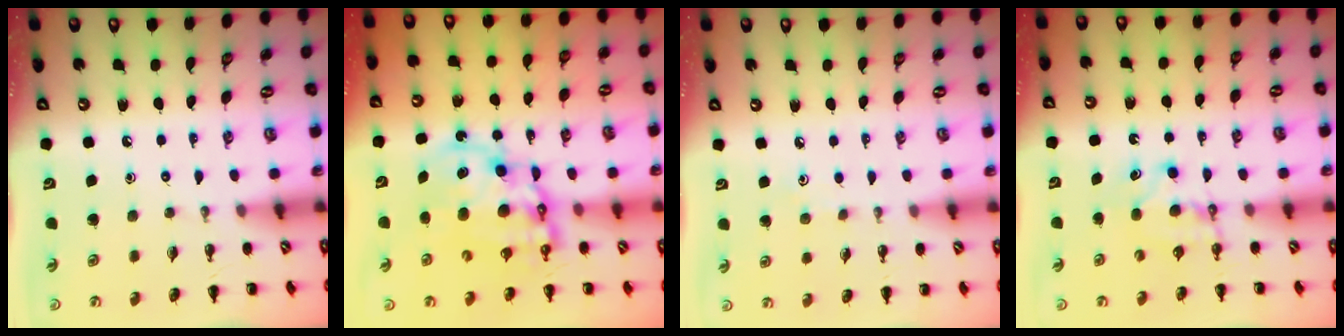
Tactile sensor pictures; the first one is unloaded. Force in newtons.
{"total": 13.2, "press": 12.8, "slide": 3.1}
{"total": 3.1, "press": 2.9, "slide": 1.0}
{"total": 5.0, "press": 4.8, "slide": 1.3}